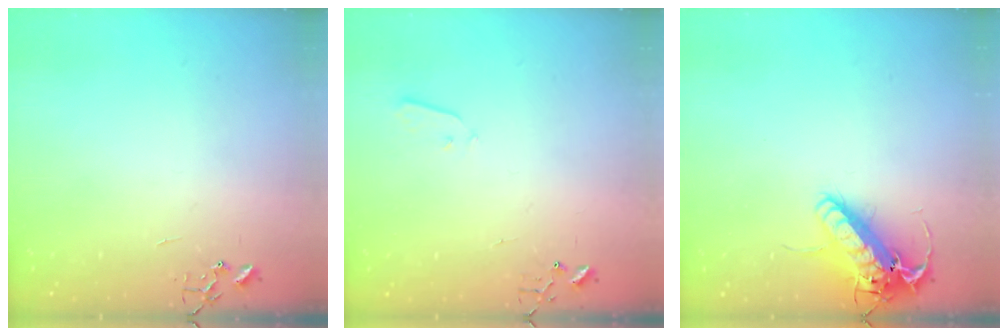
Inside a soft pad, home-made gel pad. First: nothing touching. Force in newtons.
{"total": 3.2, "press": 3.1, "slide": 0.8}
{"total": 15.9, "press": 15.7, "slide": 2.8}